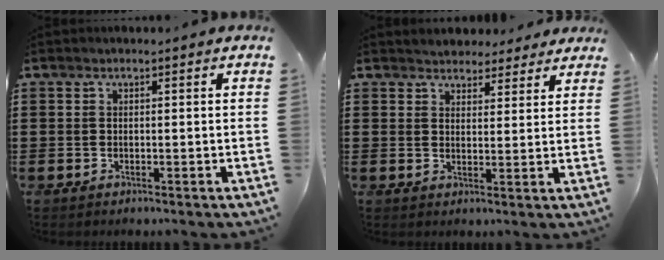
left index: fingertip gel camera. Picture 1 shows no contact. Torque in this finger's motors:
{"motor_torque": [2.14, 0.00, -0.02, -0.16]}